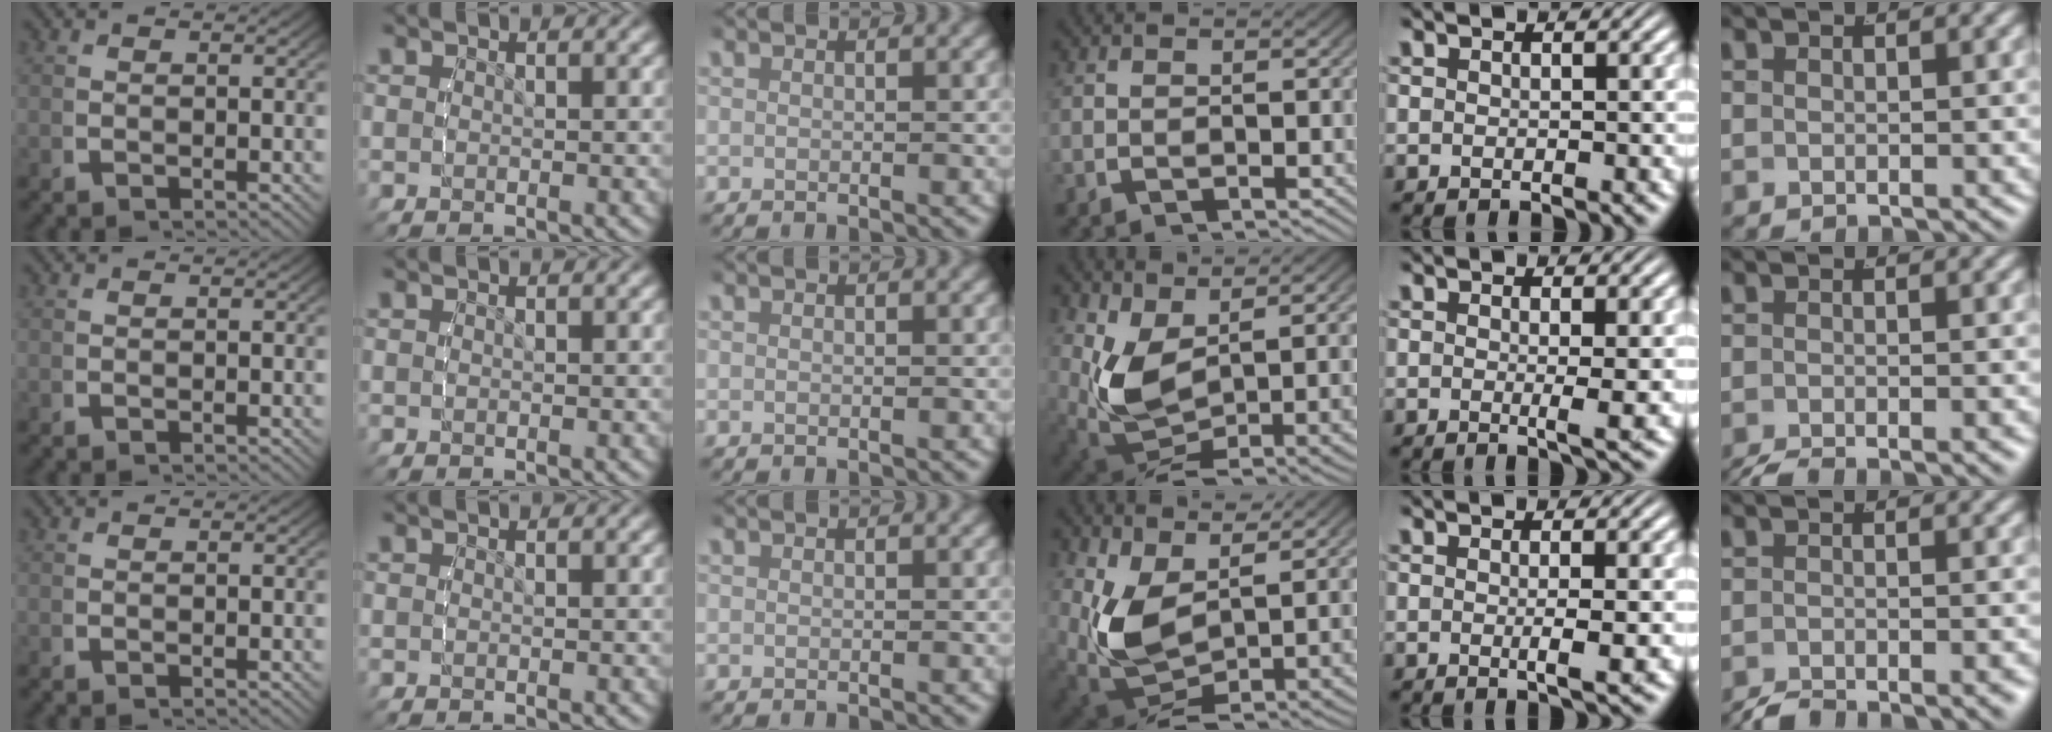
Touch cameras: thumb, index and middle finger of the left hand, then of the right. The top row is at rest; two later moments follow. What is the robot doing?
{"motion": "lift_and_place", "object": "stress ball aka squeeze ball"}